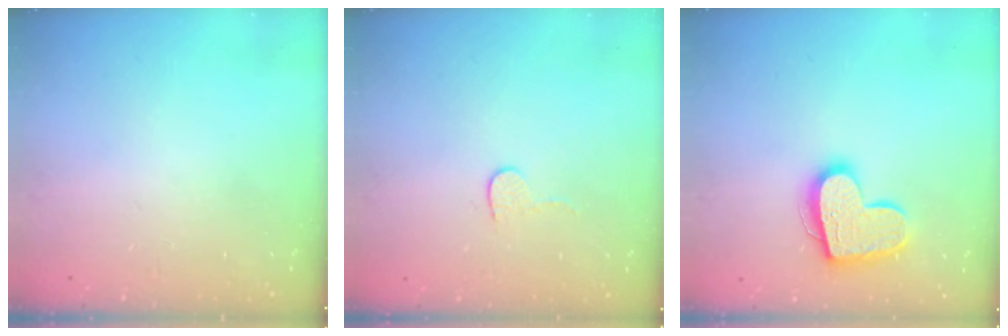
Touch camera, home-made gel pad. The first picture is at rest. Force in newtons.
{"total": 4.0, "press": 4.0, "slide": 0.4}
{"total": 16.1, "press": 16.1, "slide": 0.9}